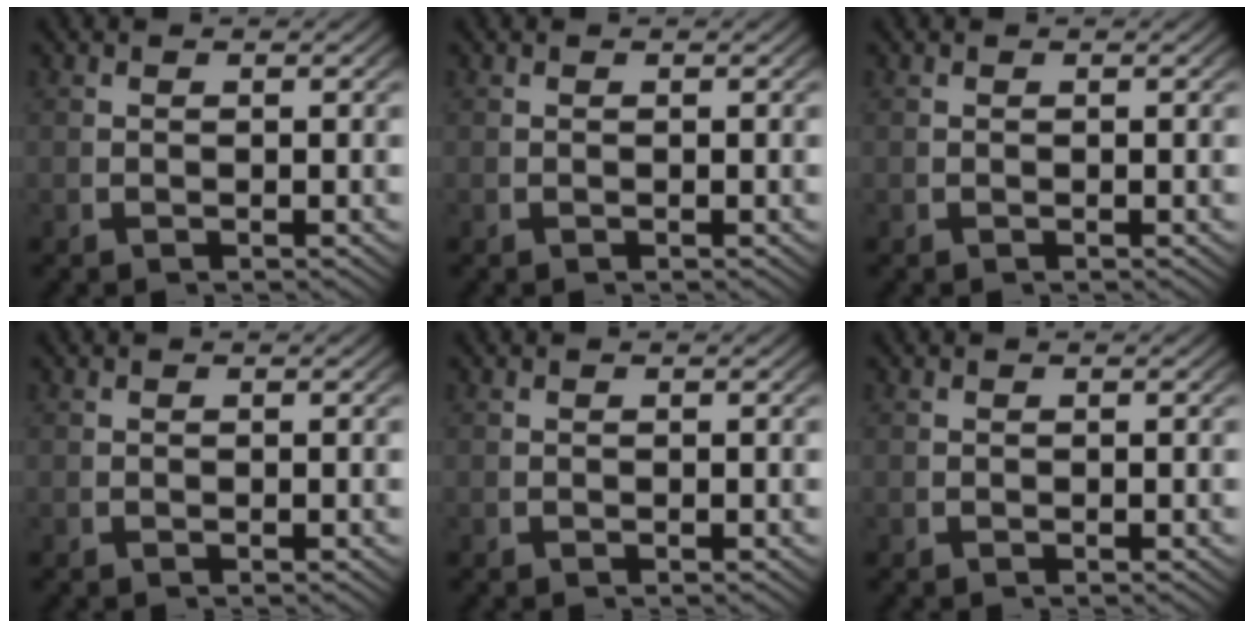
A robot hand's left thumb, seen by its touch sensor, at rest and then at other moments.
{"total": 0.0}
{"total": 0.0}
{"total": 0.0}
{"total": 0.0}
{"total": 0.0}